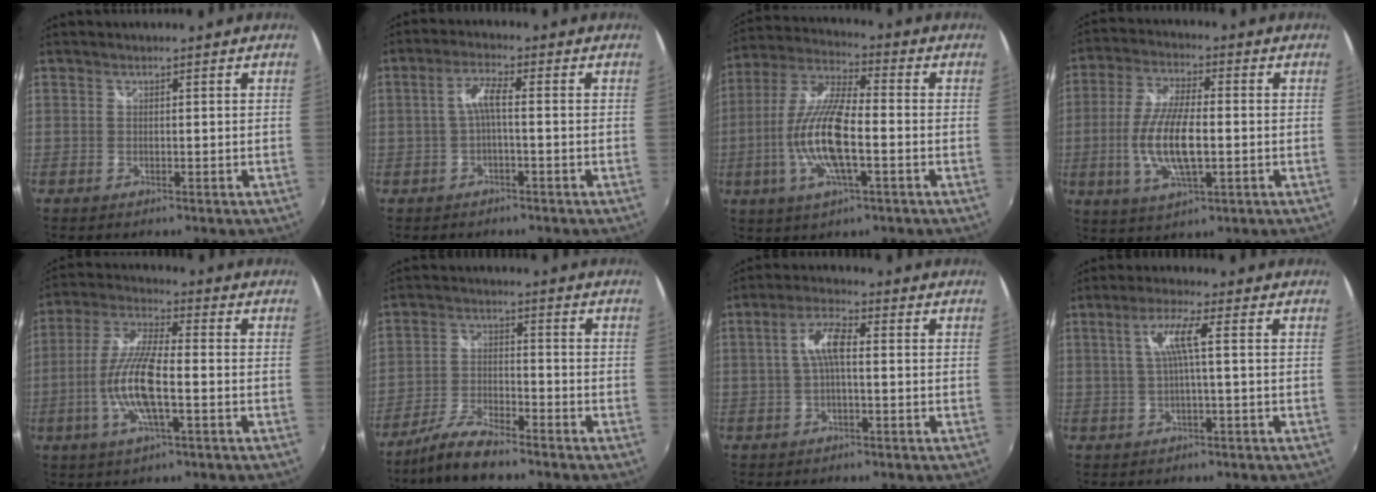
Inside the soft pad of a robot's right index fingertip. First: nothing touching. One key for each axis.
{"total": 3.7, "fx": -0.7, "fy": 0.4, "fz": 3.6, "tx": -0.075, "ty": 0.008, "tz": -0.013}
{"total": 14.6, "fx": -3.2, "fy": 3.8, "fz": 13.7, "tx": -0.278, "ty": -0.005, "tz": -0.064}
{"total": 11.9, "fx": -1.9, "fy": 3.9, "fz": 11.1, "tx": -0.229, "ty": -0.003, "tz": -0.037}
{"total": 12.4, "fx": -2.9, "fy": 2.9, "fz": 11.8, "tx": -0.244, "ty": -0.004, "tz": -0.058}
{"total": 7.9, "fx": -6.5, "fy": 1.6, "fz": 4.1, "tx": -0.095, "ty": -0.002, "tz": -0.125}
{"total": 5.4, "fx": -0.1, "fy": 1.5, "fz": 5.2, "tx": -0.105, "ty": 0.015, "tz": -0.001}
{"total": 5.1, "fx": 0.5, "fy": -0.2, "fz": 5.0, "tx": -0.101, "ty": 0.003, "tz": 0.013}